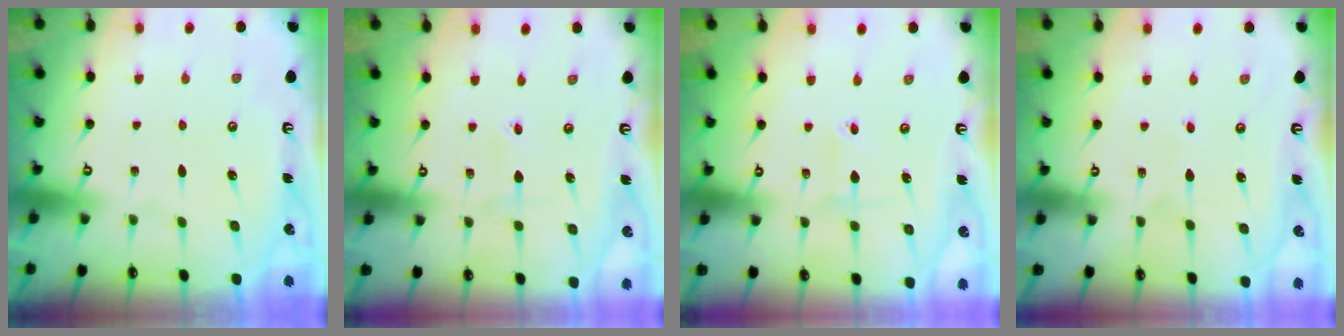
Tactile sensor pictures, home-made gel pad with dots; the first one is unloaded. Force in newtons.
{"total": 1.6, "press": 1.3, "slide": 0.9}
{"total": 2.1, "press": 2.1, "slide": 0.3}
{"total": 1.8, "press": 1.8, "slide": 0.2}